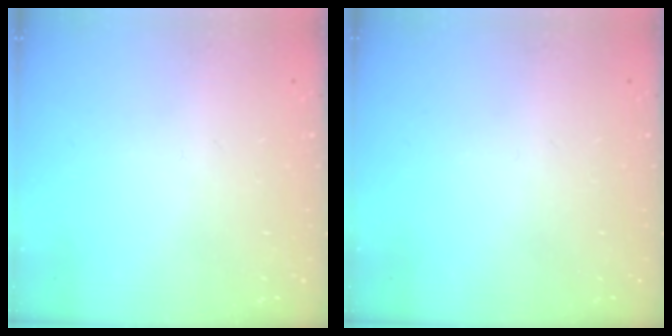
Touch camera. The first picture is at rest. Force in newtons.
{"total": 0.0}